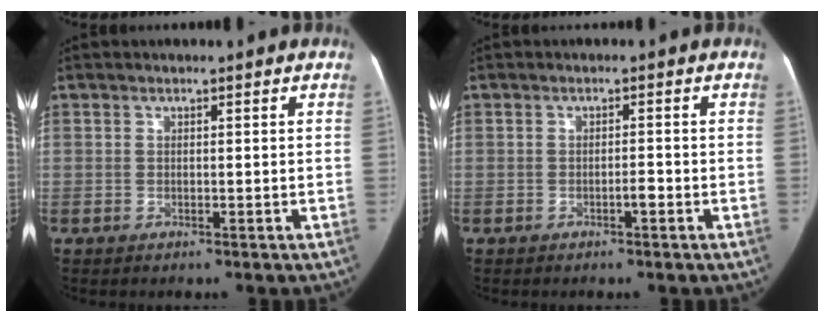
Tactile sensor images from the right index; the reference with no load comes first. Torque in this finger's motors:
{"motor_torque": [0.39, -0.33, 0.02, 0.04]}